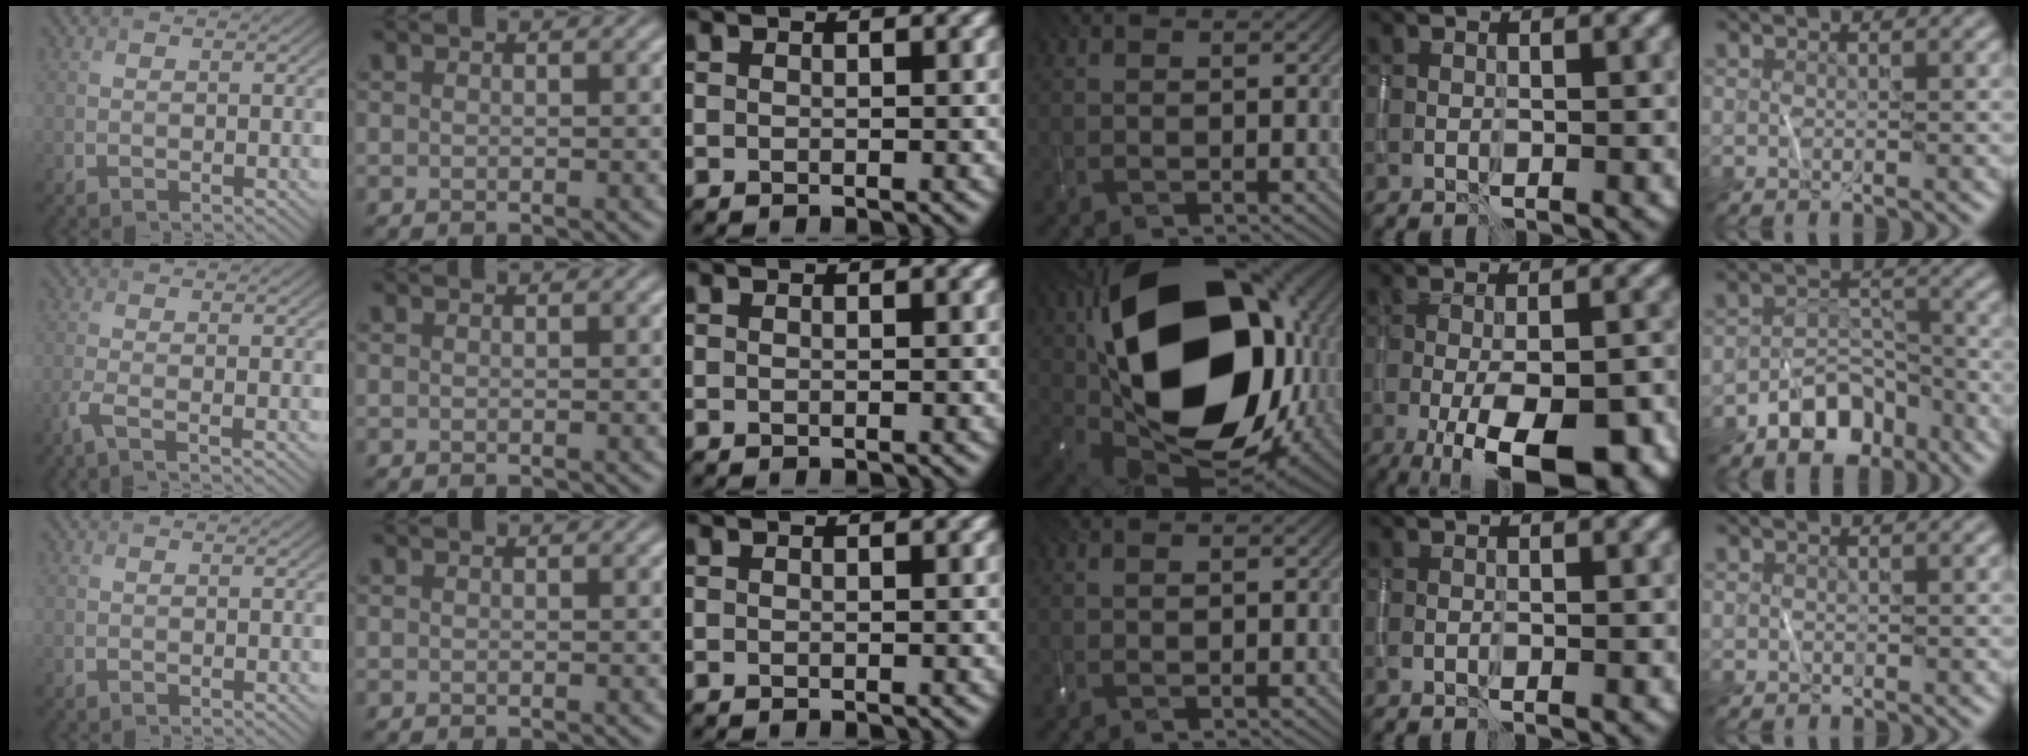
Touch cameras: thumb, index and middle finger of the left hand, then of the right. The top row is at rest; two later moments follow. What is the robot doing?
{"motion": "wipe", "object": "whiteboard"}